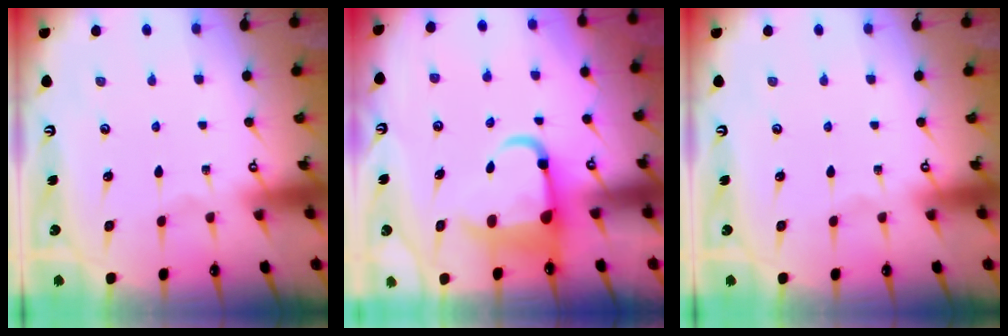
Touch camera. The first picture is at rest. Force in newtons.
{"total": 6.2, "press": 5.9, "slide": 1.7}
{"total": 0.0}